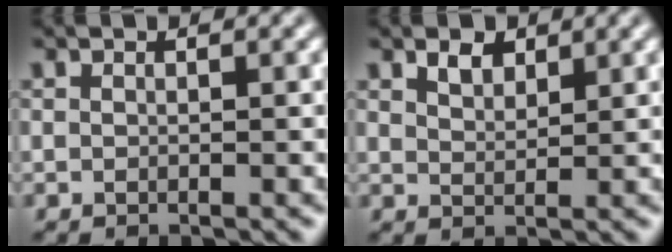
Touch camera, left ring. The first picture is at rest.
{"total": 1.8, "force": [1.4, 0.8, 0.7], "torque": [-0.015, 0.000, 0.028]}